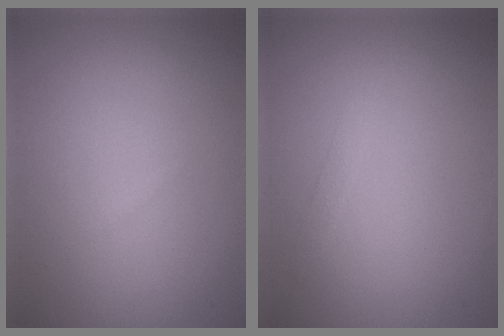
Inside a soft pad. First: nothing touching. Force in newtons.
{"total": 0.9, "press": 0.9, "slide": 0.0}